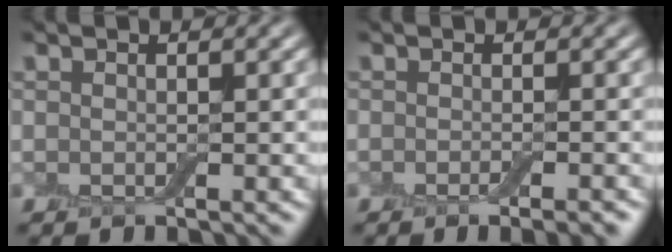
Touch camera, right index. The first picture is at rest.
{"total": 2.2, "force": [-1.2, 0.6, 1.7], "torque": [-0.016, -0.001, -0.018]}